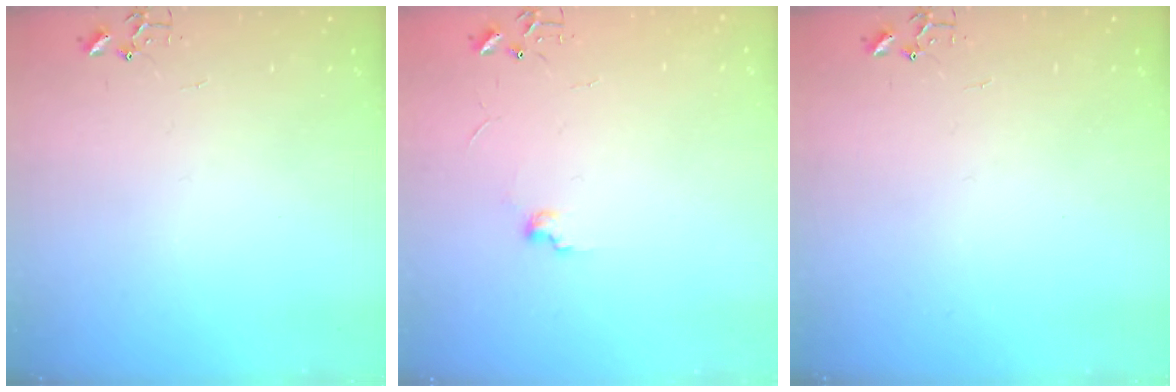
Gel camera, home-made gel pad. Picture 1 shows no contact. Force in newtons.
{"total": 5.9, "press": 5.9, "slide": 0.7}
{"total": 0.0}